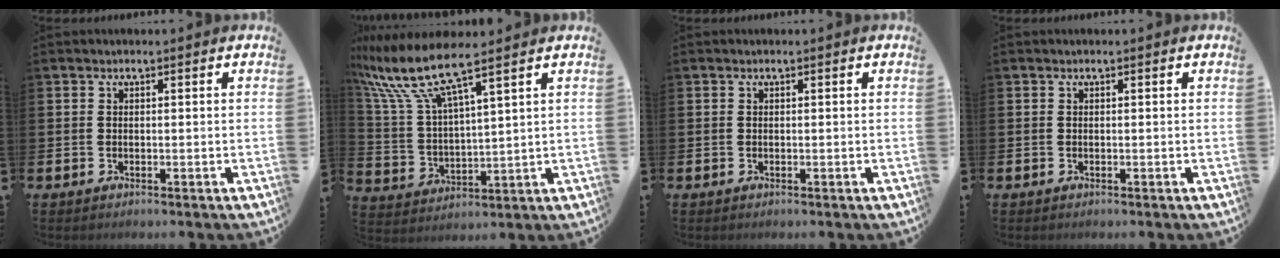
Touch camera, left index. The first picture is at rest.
{"total": 8.9, "force": [7.5, 0.7, 4.8], "torque": [-0.129, -0.035, 0.127]}
{"total": 0.0}
{"total": 0.0}